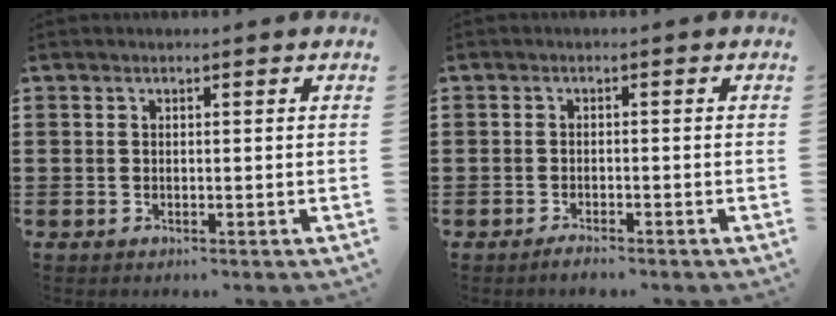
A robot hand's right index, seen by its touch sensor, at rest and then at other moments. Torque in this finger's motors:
{"motor_torque": [0.69, 1.45, -0.50, -0.21]}